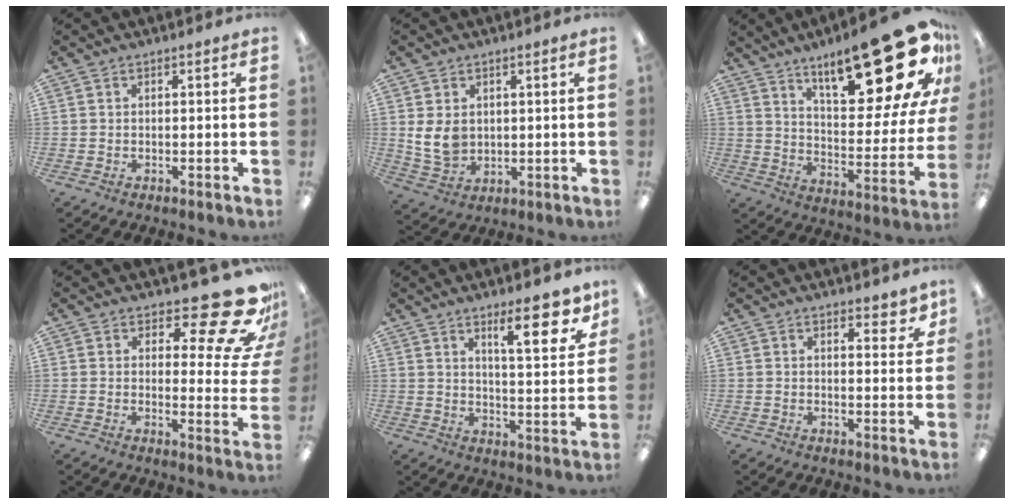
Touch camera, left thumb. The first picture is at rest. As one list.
[{"total": 7.0, "force": [1.5, 5.3, 4.2], "torque": [-0.103, -0.002, 0.027]}, {"total": 27.4, "force": [17.5, 8.9, 19.1], "torque": [-0.257, -0.113, 0.285]}, {"total": 16.5, "force": [11.5, 5.2, 10.6], "torque": [-0.134, -0.089, 0.190]}, {"total": 14.0, "force": [8.8, 4.3, 9.9], "torque": [-0.122, -0.049, 0.135]}, {"total": 4.0, "force": [3.0, 1.5, 2.1], "torque": [-0.015, -0.020, 0.048]}]